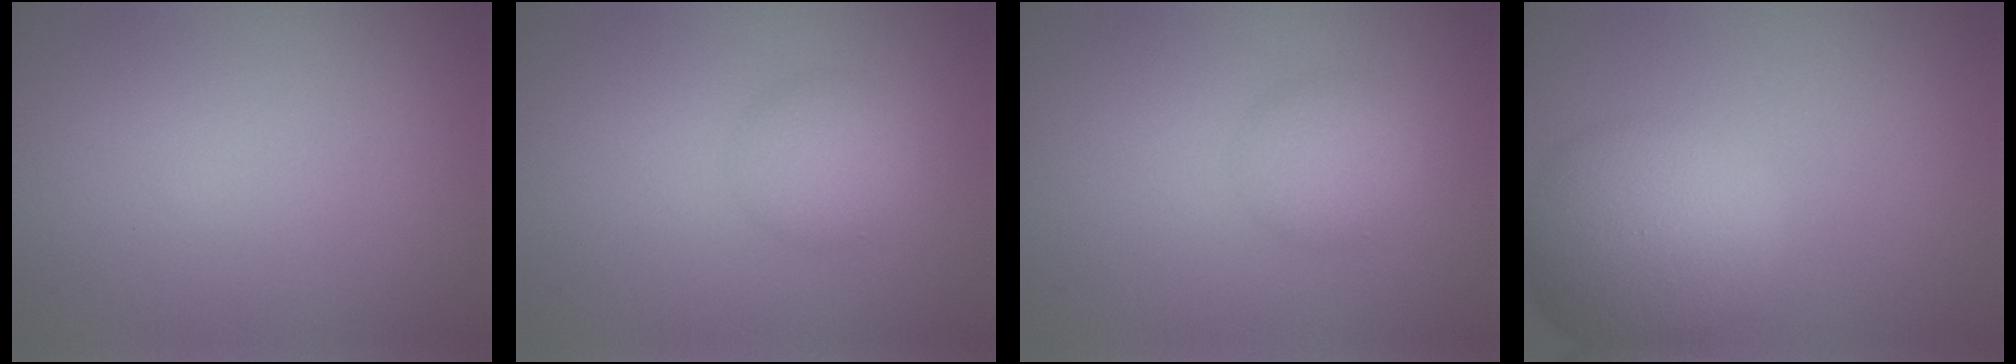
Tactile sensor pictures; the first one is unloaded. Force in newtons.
{"total": 2.9, "press": 2.9, "slide": 0.1}
{"total": 2.9, "press": 2.9, "slide": 0.1}
{"total": 8.4, "press": 8.4, "slide": 0.2}